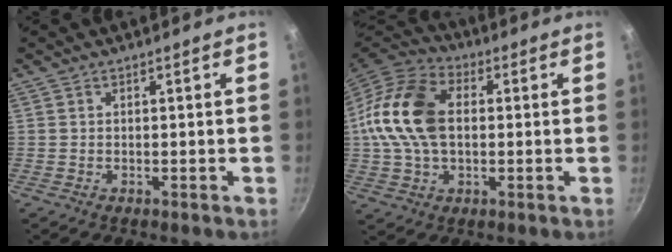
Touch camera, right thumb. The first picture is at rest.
{"total": 17.4, "force": [1.4, 11.5, 13.0], "torque": [-0.241, 0.029, 0.012]}